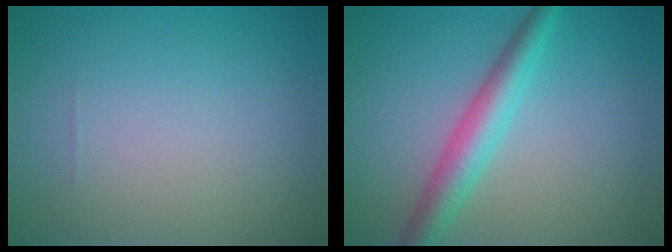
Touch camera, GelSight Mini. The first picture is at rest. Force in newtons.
{"total": 4.1, "press": 4.1, "slide": 0.1}